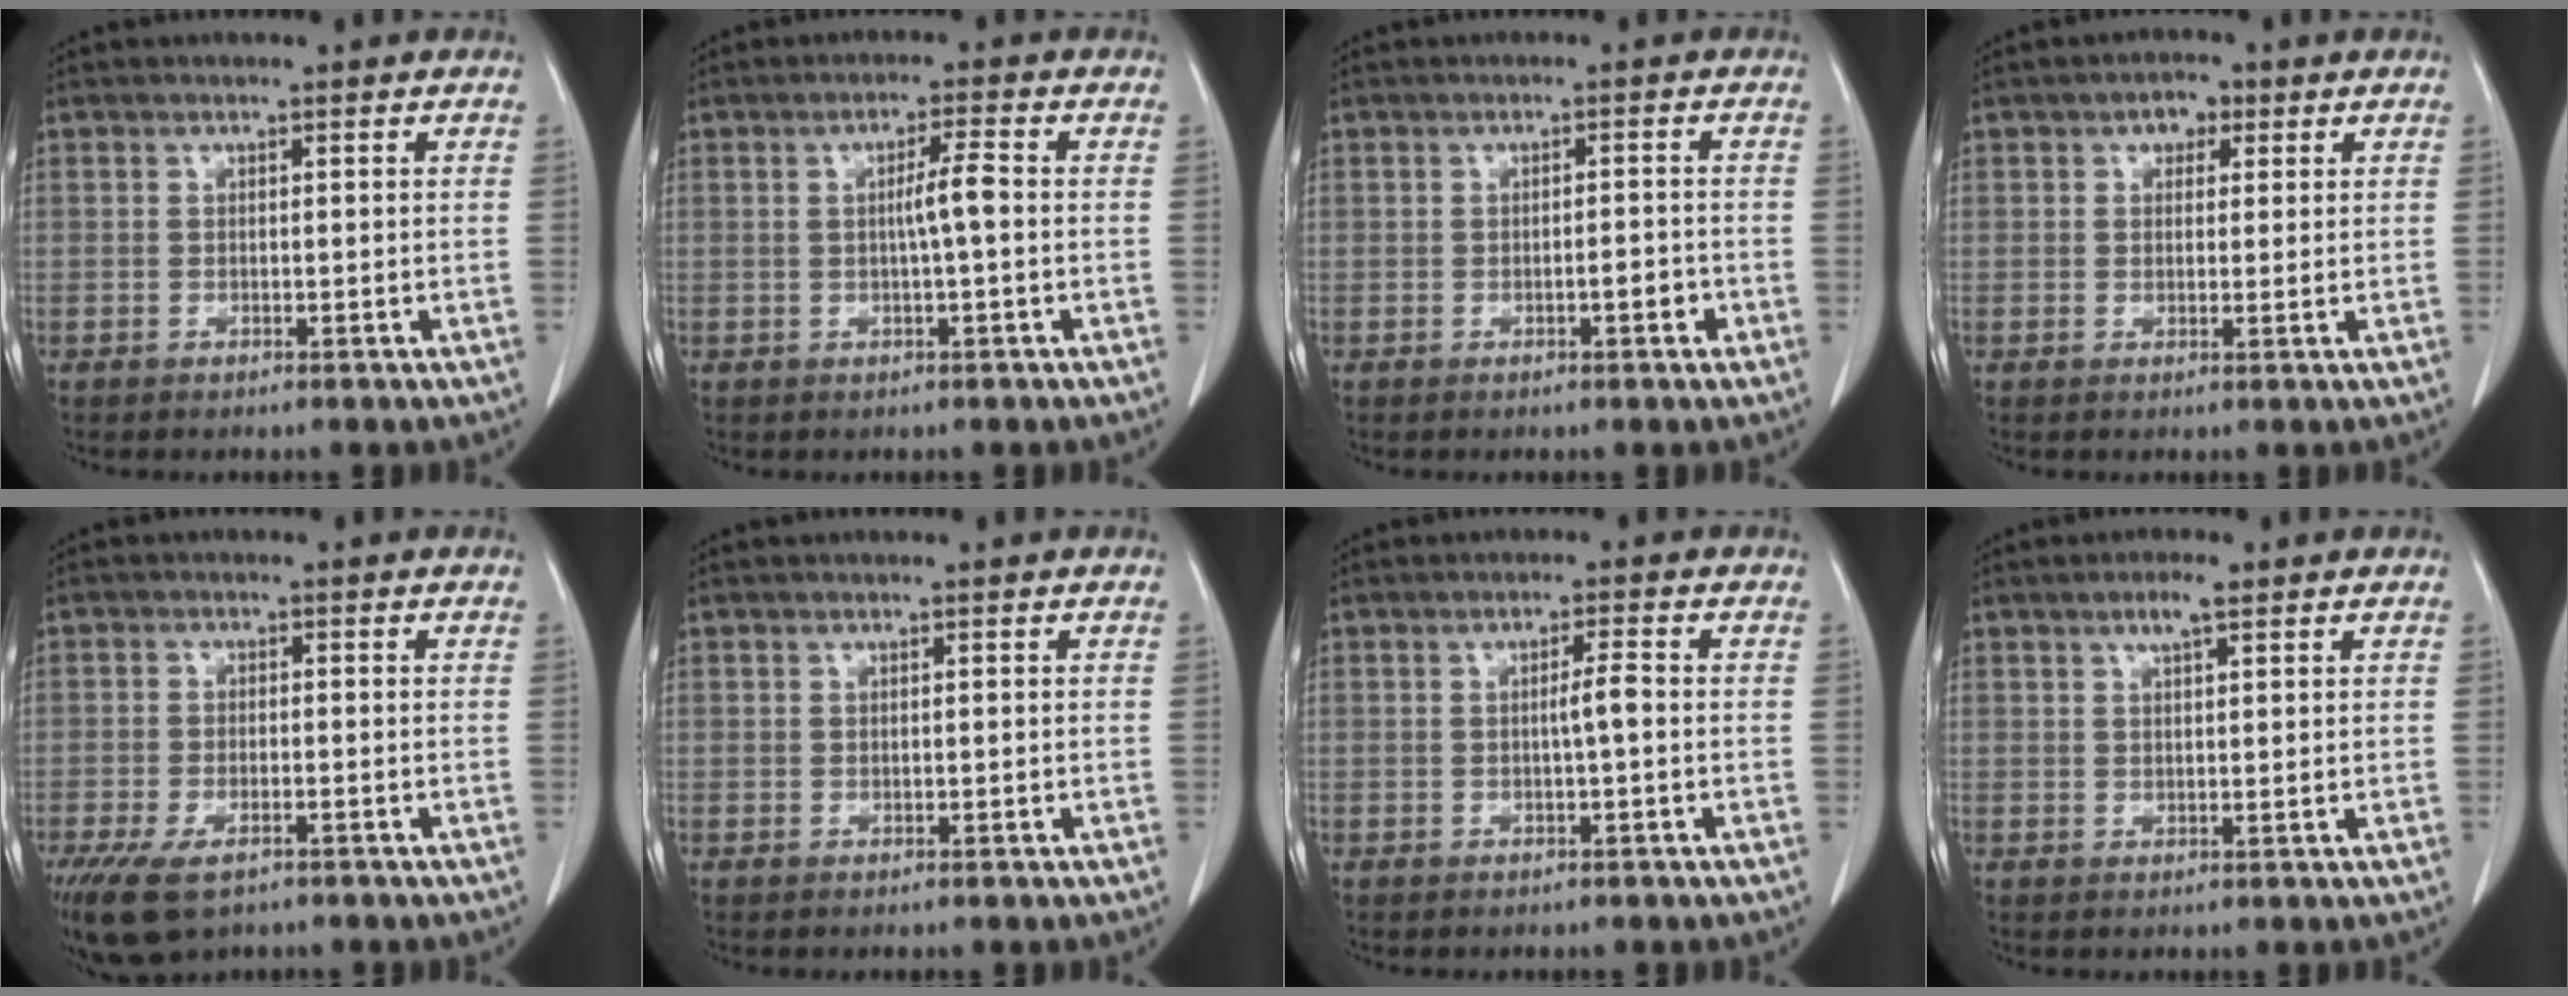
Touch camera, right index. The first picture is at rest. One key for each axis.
{"total": 3.3, "fx": 0.0, "fy": -0.1, "fz": 3.3, "tx": -0.054, "ty": 0.004, "tz": 0.001}
{"total": 1.8, "fx": -0.9, "fy": 0.5, "fz": 1.6, "tx": -0.020, "ty": 0.003, "tz": -0.010}
{"total": 2.9, "fx": 1.4, "fy": 1.9, "fz": 1.6, "tx": -0.018, "ty": 0.011, "tz": 0.020}
{"total": 8.9, "fx": -5.6, "fy": 4.1, "fz": 5.7, "tx": -0.112, "ty": -0.014, "tz": -0.091}
{"total": 0.0}
{"total": 2.1, "fx": -0.2, "fy": -0.1, "fz": 2.1, "tx": -0.030, "ty": 0.004, "tz": -0.001}
{"total": 2.9, "fx": 1.9, "fy": 0.6, "fz": 2.1, "tx": -0.039, "ty": 0.004, "tz": 0.033}